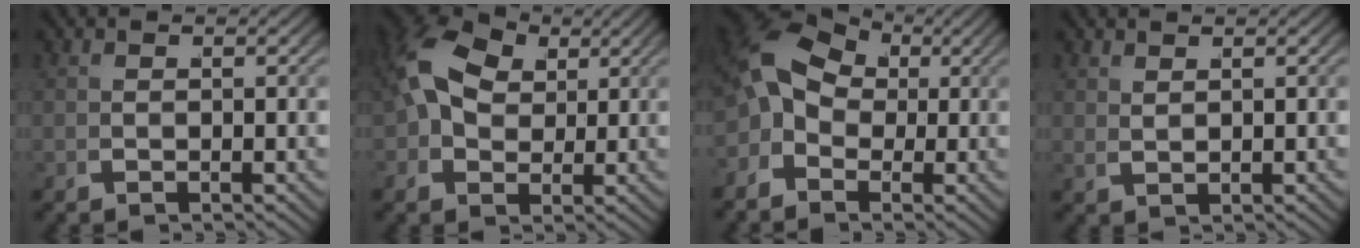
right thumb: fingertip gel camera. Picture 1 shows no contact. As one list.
[{"total": 9.6, "force": [2.3, 7.1, 6.1], "torque": [-0.138, 0.002, 0.028]}, {"total": 7.0, "force": [1.2, 5.6, 4.1], "torque": [-0.094, 0.005, 0.005]}, {"total": 1.0, "force": [0.8, -0.5, 0.3], "torque": [0.004, 0.010, 0.012]}]